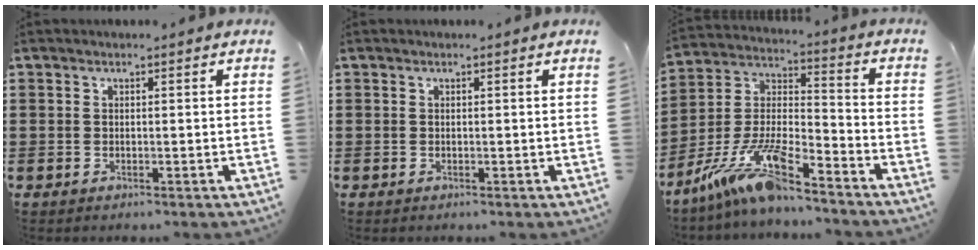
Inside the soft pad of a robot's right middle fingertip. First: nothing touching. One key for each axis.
{"total": 0.0}
{"total": 12.5, "fx": -9.8, "fy": 1.9, "fz": 7.5, "tx": -0.172, "ty": 0.005, "tz": -0.197}